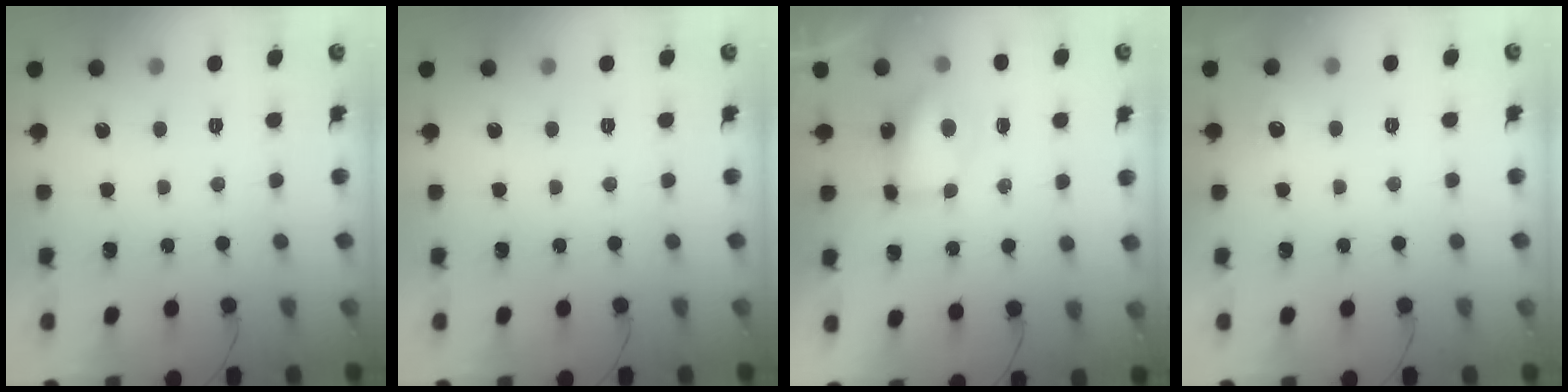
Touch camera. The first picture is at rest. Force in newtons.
{"total": 0.0}
{"total": 7.5, "press": 7.5, "slide": 0.5}
{"total": 4.0, "press": 3.6, "slide": 1.8}